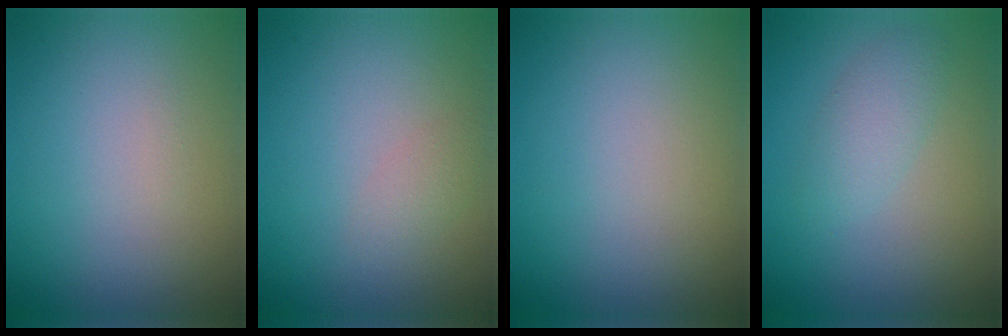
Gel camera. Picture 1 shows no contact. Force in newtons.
{"total": 1.1, "press": 1.1, "slide": 0.1}
{"total": 0.0}
{"total": 2.2, "press": 2.2, "slide": 0.1}